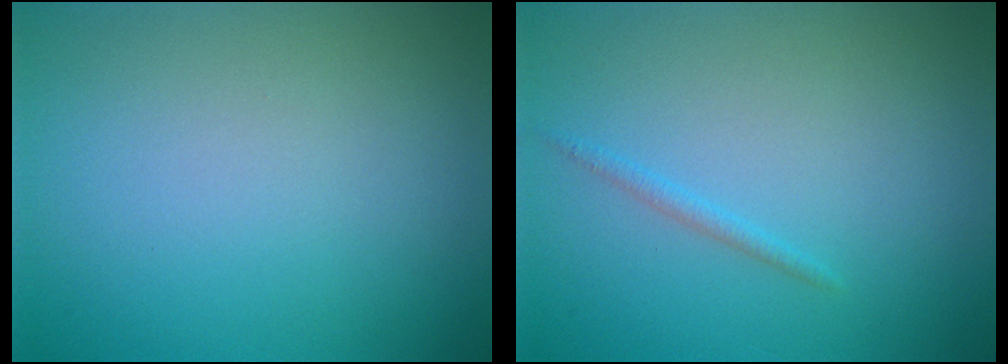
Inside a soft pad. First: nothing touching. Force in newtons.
{"total": 0.8, "press": 0.8, "slide": 0.0}